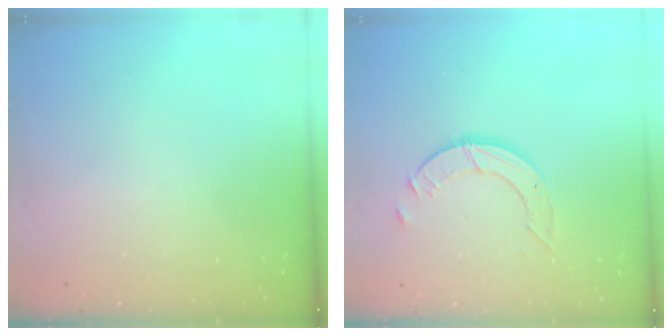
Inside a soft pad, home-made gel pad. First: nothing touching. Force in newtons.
{"total": 3.6, "press": 3.5, "slide": 0.3}